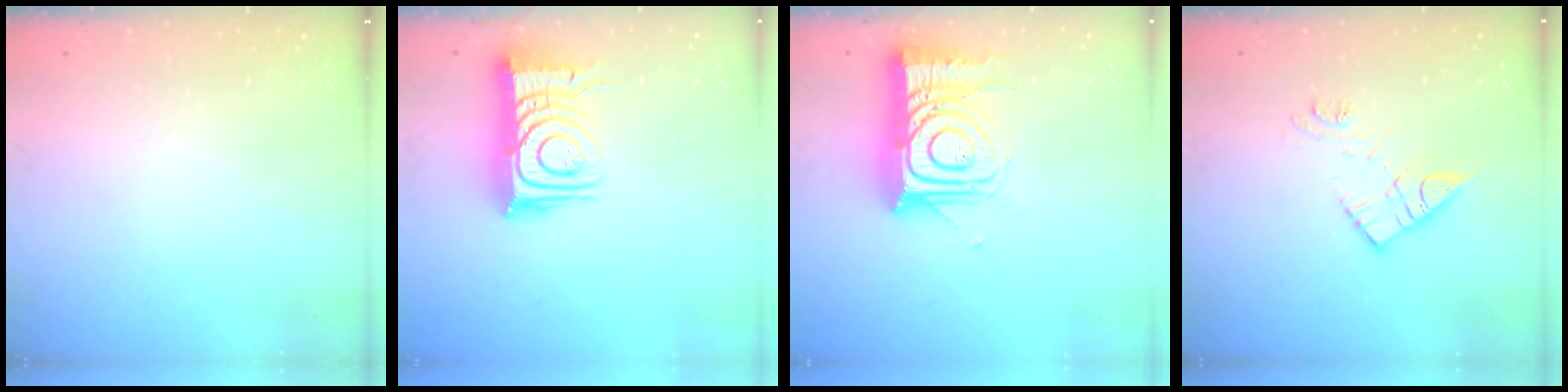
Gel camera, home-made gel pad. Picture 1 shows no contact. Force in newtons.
{"total": 14.3, "press": 14.2, "slide": 1.6}
{"total": 16.7, "press": 16.6, "slide": 1.4}
{"total": 11.6, "press": 11.6, "slide": 0.9}